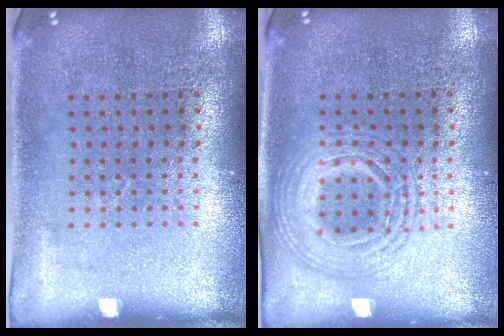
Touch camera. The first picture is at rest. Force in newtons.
{"total": 2.8, "press": 2.8, "slide": 0.3}